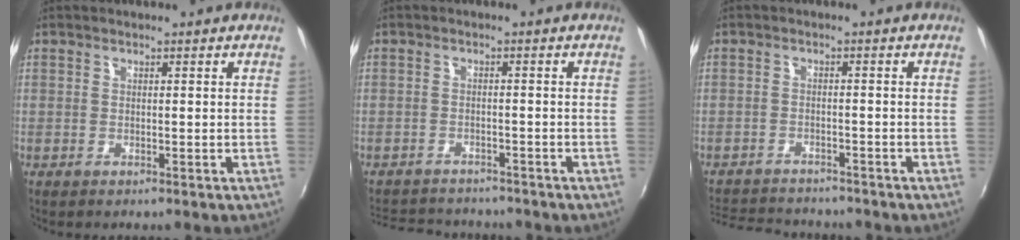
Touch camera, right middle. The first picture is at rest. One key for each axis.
{"total": 9.9, "fx": -8.8, "fy": 3.4, "fz": 2.8, "tx": -0.076, "ty": -0.002, "tz": -0.132}
{"total": 10.7, "fx": -9.7, "fy": 3.4, "fz": 3.2, "tx": -0.089, "ty": -0.003, "tz": -0.151}